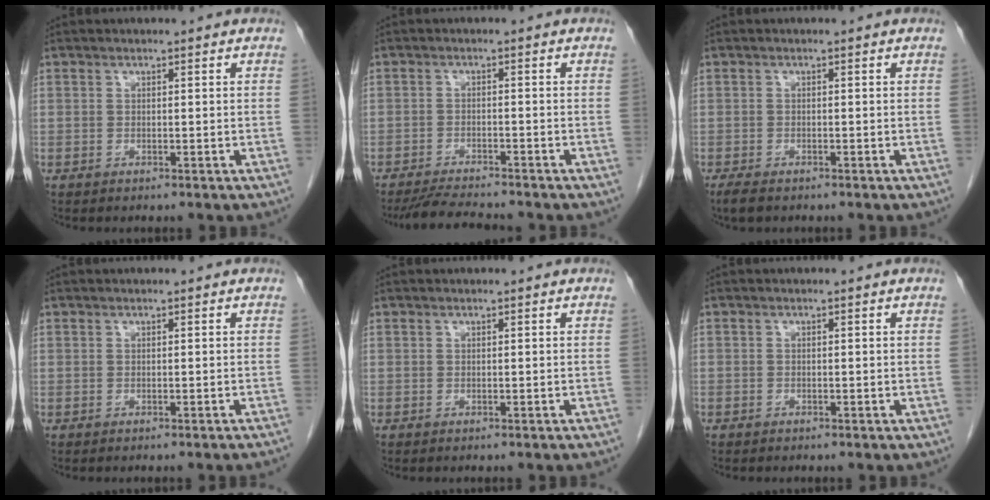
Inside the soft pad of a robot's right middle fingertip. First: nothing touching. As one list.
[{"total": 5.7, "force": [-5.3, 0.0, 1.9], "torque": [-0.037, -0.020, -0.091]}, {"total": 2.3, "force": [-1.8, 0.8, 1.3], "torque": [-0.031, -0.007, -0.026]}, {"total": 1.9, "force": [-1.7, -0.4, 0.8], "torque": [-0.011, 0.003, -0.021]}, {"total": 0.9, "force": [-0.8, -0.1, 0.5], "torque": [-0.004, 0.001, -0.009]}, {"total": 0.6, "force": [-0.5, 0.4, 0.1], "torque": [-0.006, 0.003, -0.009]}]